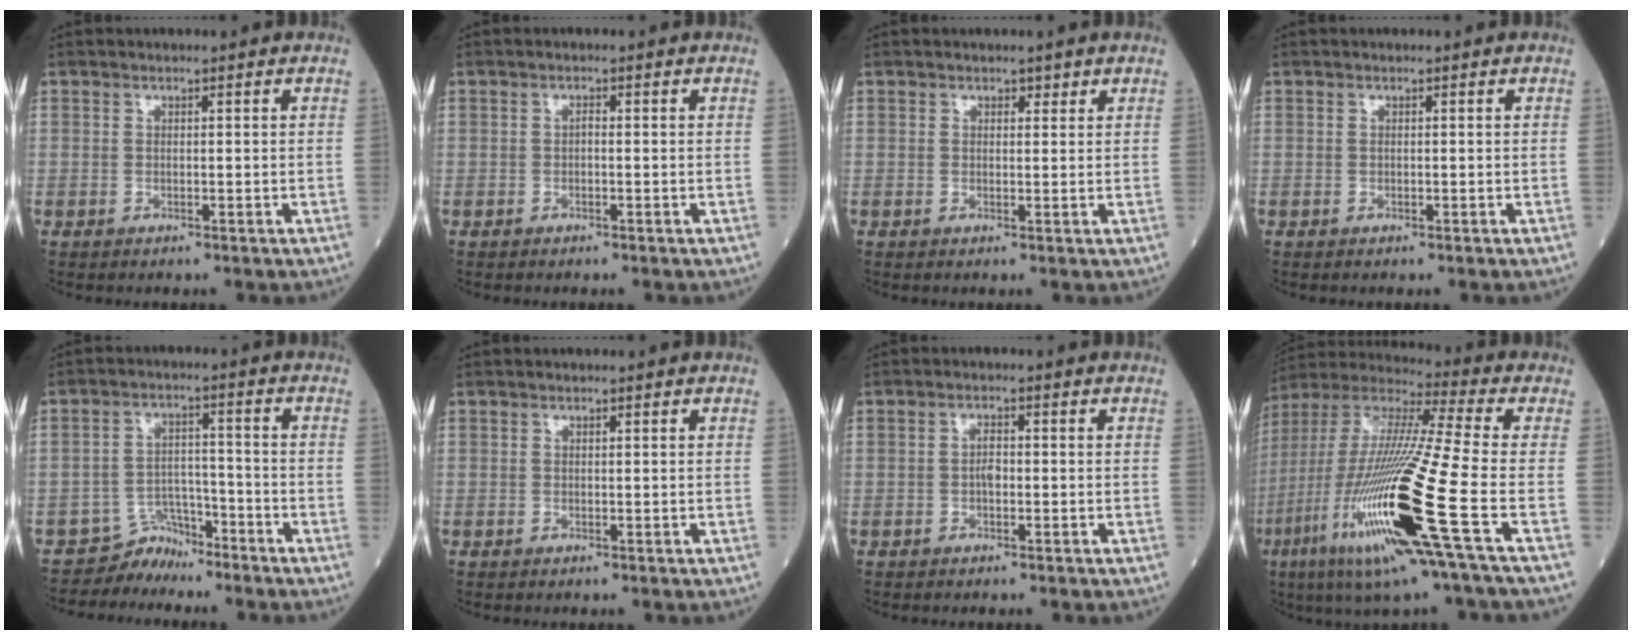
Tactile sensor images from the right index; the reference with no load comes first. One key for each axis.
{"total": 0.5, "fx": -0.2, "fy": 0.2, "fz": 0.5, "tx": -0.008, "ty": 0.002, "tz": -0.005}
{"total": 1.2, "fx": 0.8, "fy": 0.7, "fz": 0.3, "tx": 0.002, "ty": -0.003, "tz": 0.008}
{"total": 0.0}
{"total": 4.6, "fx": -4.1, "fy": 1.5, "fz": -1.2, "tx": 0.027, "ty": 0.018, "tz": -0.069}
{"total": 0.0}
{"total": 1.9, "fx": -0.3, "fy": 0.8, "fz": 1.7, "tx": -0.030, "ty": 0.003, "tz": -0.006}
{"total": 24.0, "fx": -7.9, "fy": 0.6, "fz": 22.6, "tx": -0.482, "ty": -0.043, "tz": -0.156}